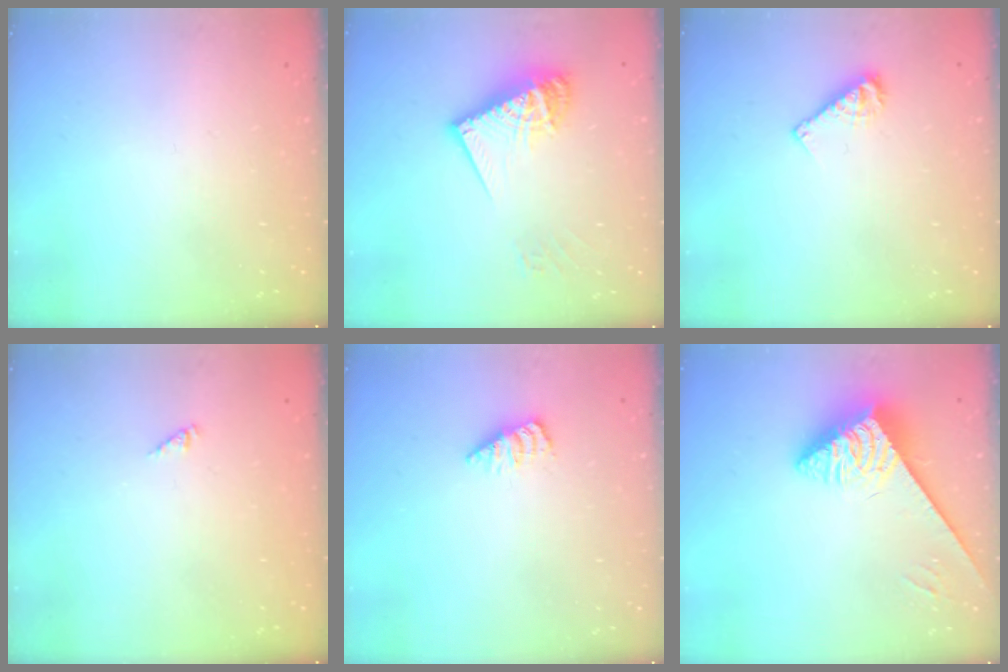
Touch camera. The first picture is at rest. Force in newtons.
{"total": 14.0, "press": 13.9, "slide": 1.3}
{"total": 6.4, "press": 6.4, "slide": 0.5}
{"total": 0.0}
{"total": 1.9, "press": 1.9, "slide": 0.3}
{"total": 3.7, "press": 3.6, "slide": 0.5}